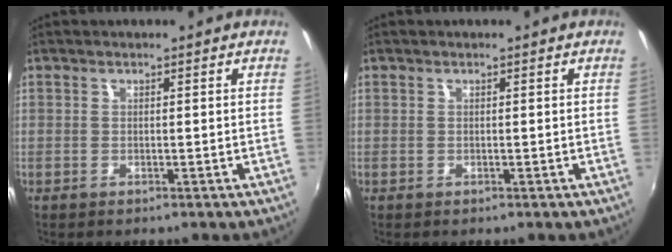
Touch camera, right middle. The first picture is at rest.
{"total": 0.0}